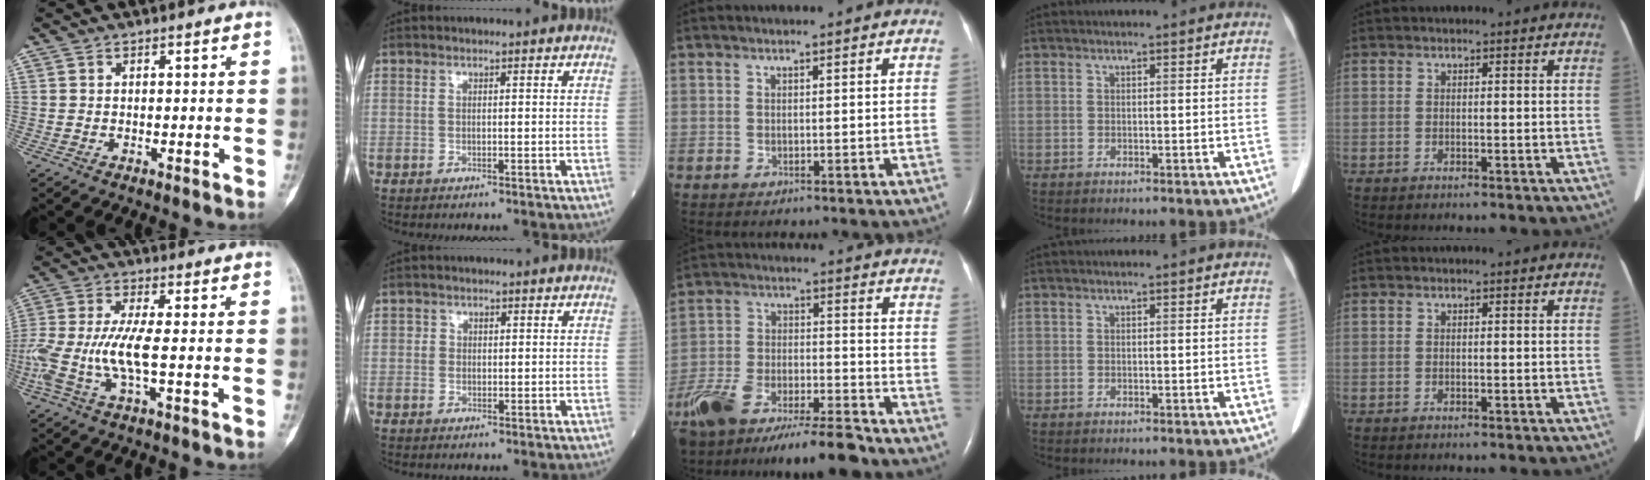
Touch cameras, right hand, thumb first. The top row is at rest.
{"thumb": {"total": 10.2, "force": [-1.7, 2.8, 9.6], "torque": [-0.244, 0.010, -0.037]}, "index": {"total": 1.6, "force": [0.3, 1.5, 0.6], "torque": [-0.008, 0.001, 0.002]}, "middle": {"total": 16.3, "force": [-13.3, 3.1, 8.9], "torque": [-0.180, -0.013, -0.233]}}